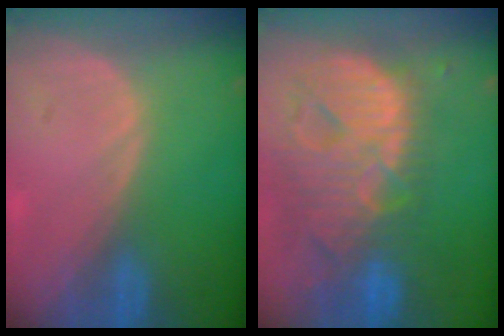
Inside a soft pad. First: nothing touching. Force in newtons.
{"total": 13.8, "press": 11.8, "slide": 7.1}